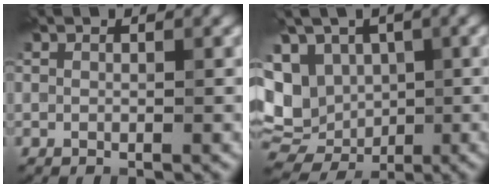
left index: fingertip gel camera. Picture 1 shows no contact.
{"total": 10.6, "force": [0.3, 8.6, 6.3], "torque": [-0.119, -0.004, 0.003]}